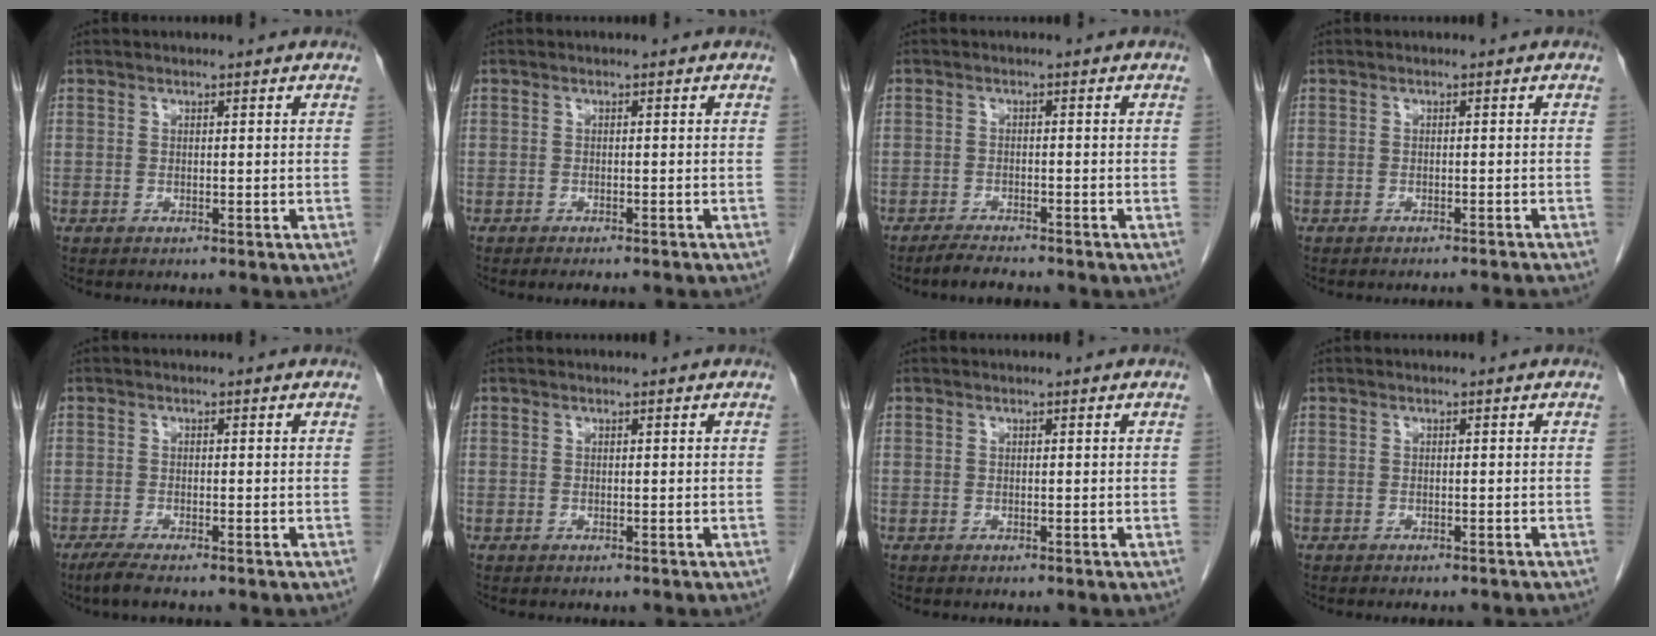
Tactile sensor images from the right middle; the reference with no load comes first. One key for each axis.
{"total": 4.5, "fx": -4.0, "fy": 0.6, "fz": 2.1, "tx": -0.020, "ty": -0.006, "tz": -0.050}
{"total": 3.5, "fx": -3.2, "fy": 0.3, "fz": 1.4, "tx": -0.029, "ty": -0.011, "tz": -0.054}
{"total": 4.3, "fx": -4.2, "fy": -0.6, "fz": 0.9, "tx": -0.011, "ty": -0.008, "tz": -0.048}
{"total": 2.8, "fx": -2.2, "fy": 0.1, "fz": 1.8, "tx": -0.041, "ty": -0.009, "tz": -0.043}
{"total": 0.0}
{"total": 0.0}
{"total": 3.4, "fx": -3.0, "fy": 0.6, "fz": 1.4, "tx": -0.019, "ty": -0.005, "tz": -0.036}